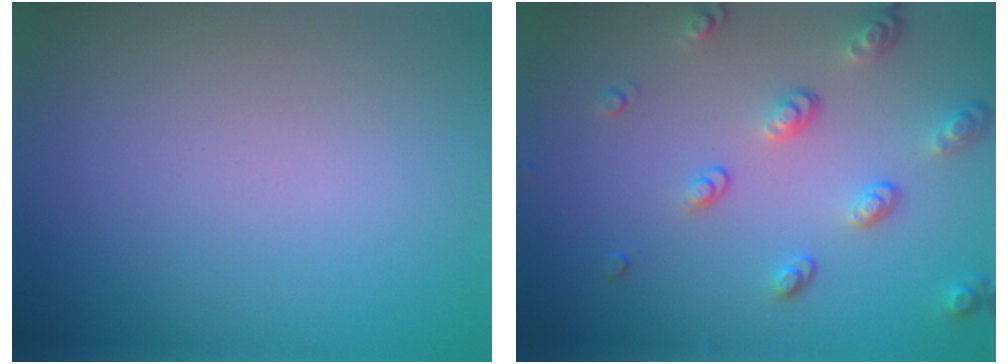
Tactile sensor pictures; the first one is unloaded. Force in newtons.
{"total": 3.3, "press": 2.7, "slide": 2.0}